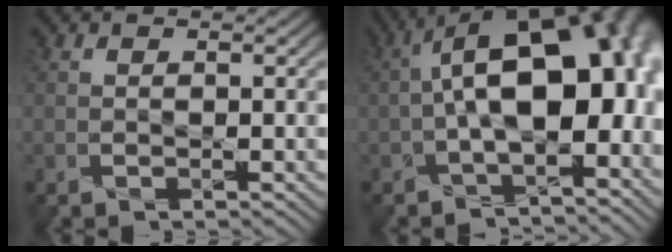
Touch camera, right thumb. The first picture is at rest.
{"total": 16.1, "force": [-0.4, 7.7, 14.2], "torque": [-0.196, 0.004, 0.003]}